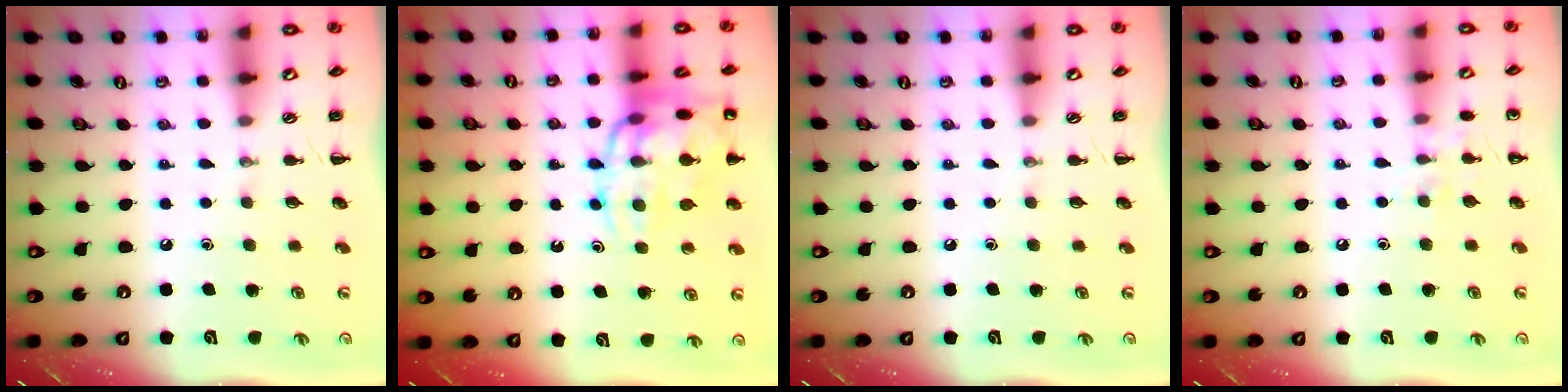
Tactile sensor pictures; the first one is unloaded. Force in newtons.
{"total": 17.8, "press": 17.7, "slide": 2.1}
{"total": 0.0}
{"total": 6.4, "press": 6.1, "slide": 1.8}